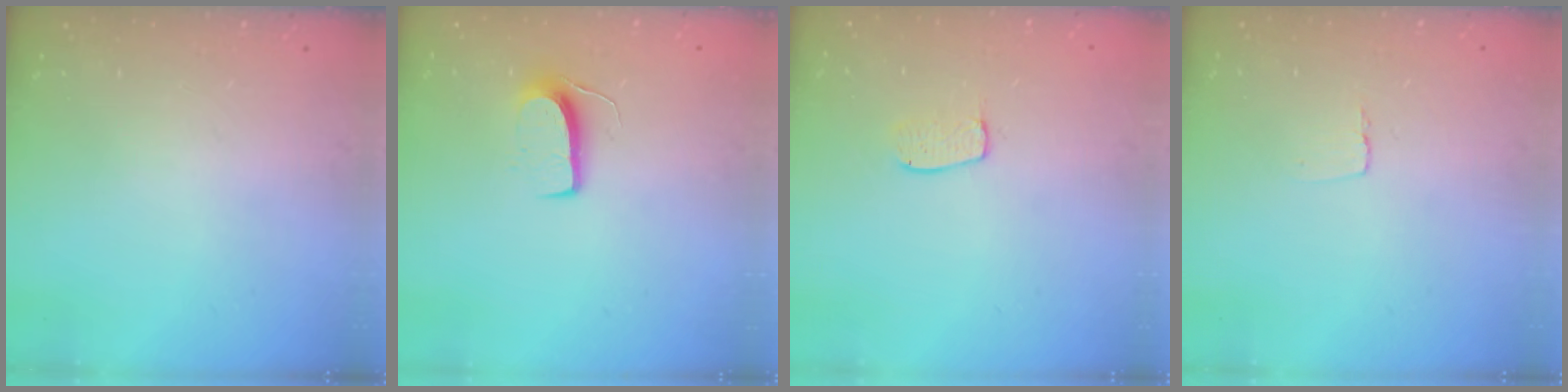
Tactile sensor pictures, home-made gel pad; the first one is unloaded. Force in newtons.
{"total": 6.7, "press": 6.7, "slide": 0.5}
{"total": 5.7, "press": 5.7, "slide": 0.4}
{"total": 3.1, "press": 3.1, "slide": 0.3}